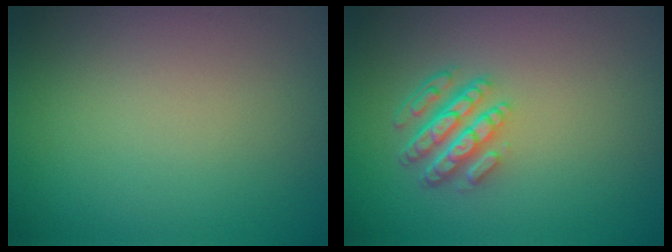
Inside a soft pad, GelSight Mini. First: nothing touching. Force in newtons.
{"total": 4.5, "press": 3.5, "slide": 2.9}